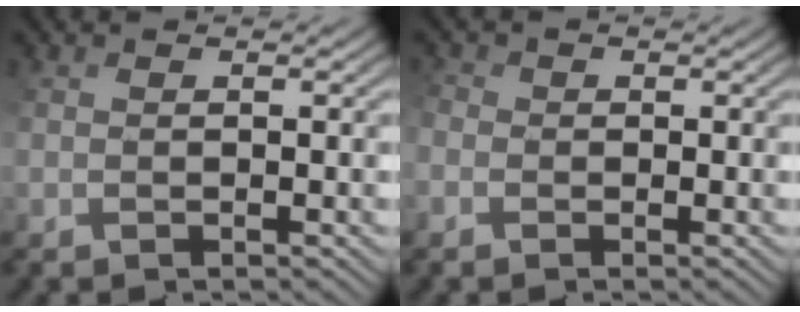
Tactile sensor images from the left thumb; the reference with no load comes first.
{"total": 1.6, "force": [-0.9, 1.3, 0.4], "torque": [-0.032, -0.004, -0.013]}